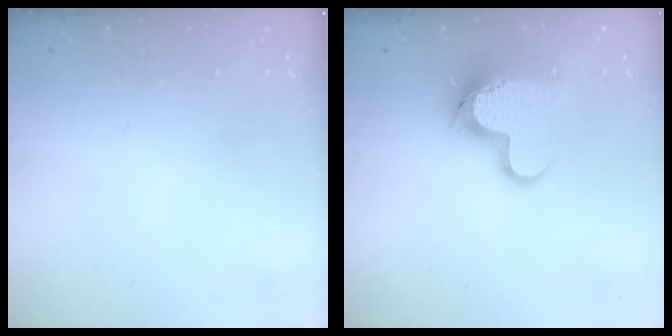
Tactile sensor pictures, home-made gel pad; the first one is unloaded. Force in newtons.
{"total": 12.4, "press": 12.3, "slide": 1.2}